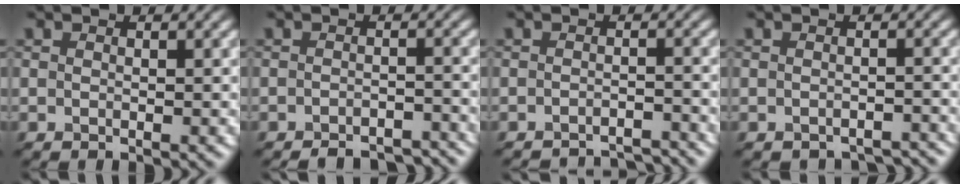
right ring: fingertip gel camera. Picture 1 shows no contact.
{"total": 4.6, "force": [-4.6, -0.5, 0.0], "torque": [-0.028, -0.004, -0.030]}
{"total": 4.8, "force": [-4.7, -1.0, -0.4], "torque": [-0.017, -0.004, -0.038]}
{"total": 3.8, "force": [-3.7, -0.7, -0.4], "torque": [-0.027, -0.010, -0.020]}